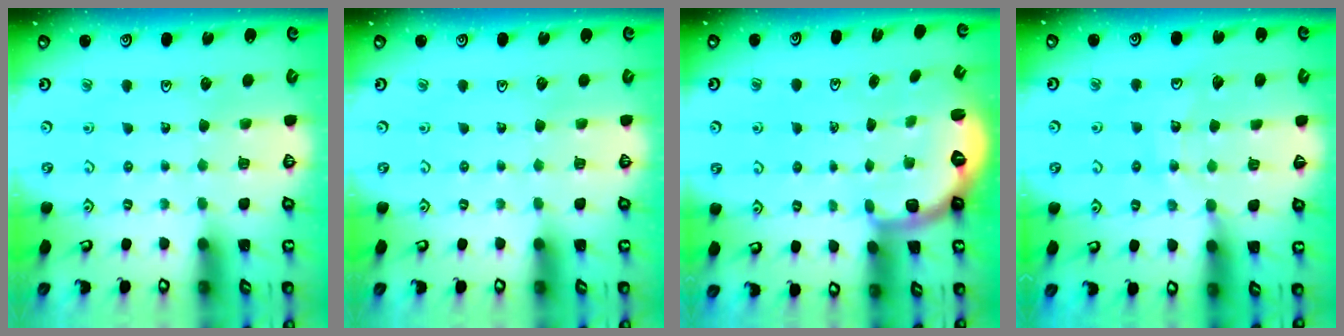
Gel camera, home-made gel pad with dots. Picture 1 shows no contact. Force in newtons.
{"total": 0.0}
{"total": 2.6, "press": 1.4, "slide": 2.2}
{"total": 9.3, "press": 9.3, "slide": 0.8}